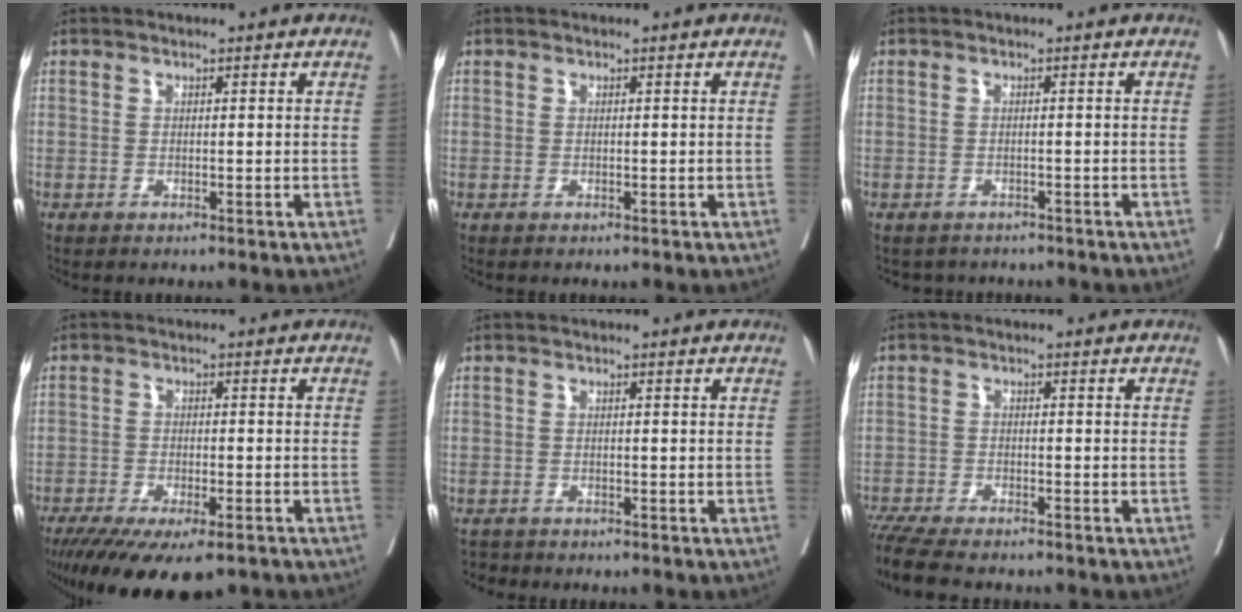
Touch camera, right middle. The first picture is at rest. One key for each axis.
{"total": 0.0}
{"total": 3.7, "fx": -3.4, "fy": 1.6, "fz": 0.1, "tx": -0.001, "ty": 0.003, "tz": -0.043}
{"total": 13.1, "fx": -9.5, "fy": 4.2, "fz": 8.0, "tx": -0.138, "ty": -0.021, "tz": -0.146}
{"total": 1.6, "fx": -1.5, "fy": 0.5, "fz": -0.3, "tx": 0.001, "ty": -0.004, "tz": -0.027}
{"total": 10.1, "fx": -8.8, "fy": 1.7, "fz": 4.6, "tx": -0.077, "ty": -0.017, "tz": -0.141}